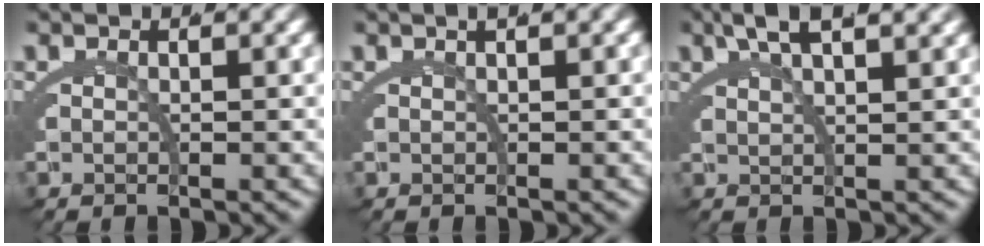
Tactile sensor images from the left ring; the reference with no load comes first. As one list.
[{"total": 0.9, "force": [0.5, -0.3, 0.7], "torque": [0.000, 0.009, 0.008]}, {"total": 3.6, "force": [3.1, -0.7, 1.5], "torque": [-0.023, 0.018, 0.053]}]